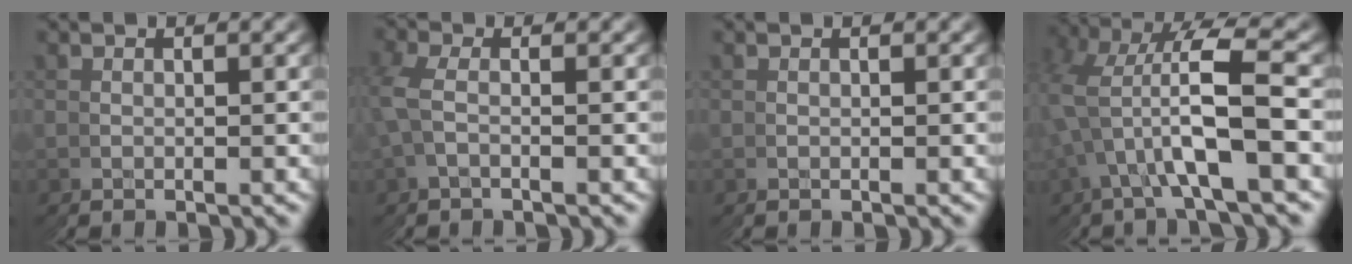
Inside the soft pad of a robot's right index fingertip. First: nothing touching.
{"total": 2.2, "force": [1.5, 1.7, -0.2], "torque": [-0.021, 0.013, 0.017]}
{"total": 0.0}
{"total": 7.7, "force": [1.9, 3.8, 6.4], "torque": [-0.125, 0.022, 0.025]}